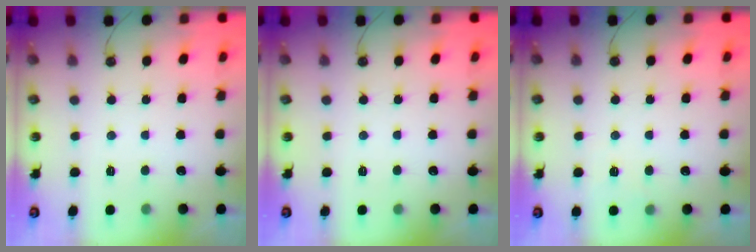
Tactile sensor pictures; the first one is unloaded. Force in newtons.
{"total": 0.0}
{"total": 2.9, "press": 2.9, "slide": 0.2}